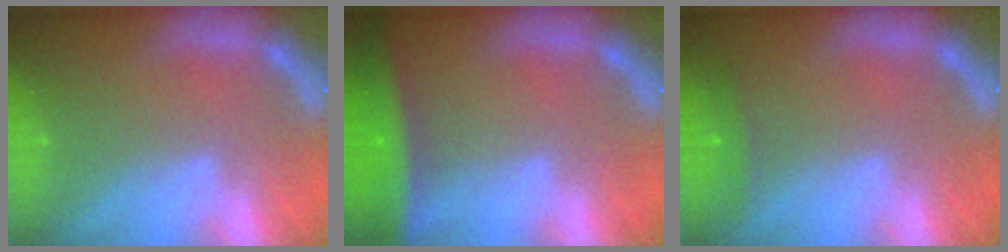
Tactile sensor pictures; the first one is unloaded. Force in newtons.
{"total": 6.9}
{"total": 1.4}